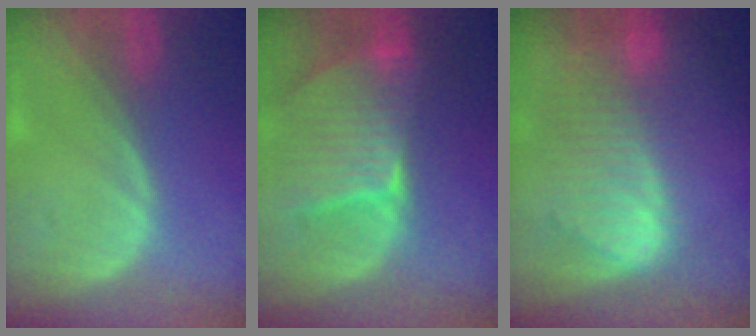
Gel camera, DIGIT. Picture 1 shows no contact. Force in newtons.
{"total": 9.5, "press": 8.4, "slide": 4.5}
{"total": 9.2, "press": 8.1, "slide": 4.4}